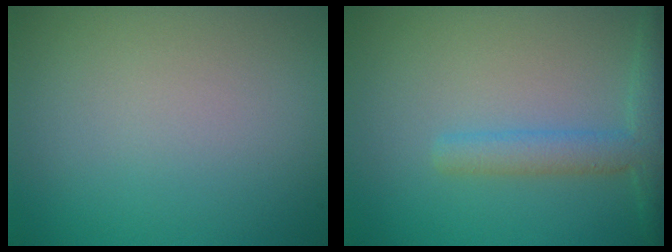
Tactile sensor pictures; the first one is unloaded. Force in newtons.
{"total": 3.0, "press": 3.0, "slide": 0.1}